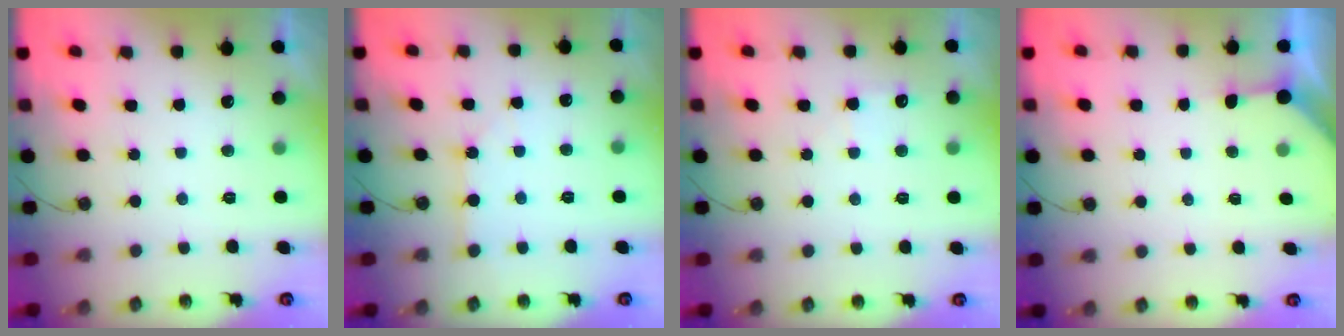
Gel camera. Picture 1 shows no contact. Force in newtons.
{"total": 1.9, "press": 1.9, "slide": 0.0}
{"total": 5.3, "press": 5.2, "slide": 0.8}
{"total": 2.4, "press": 2.3, "slide": 0.3}